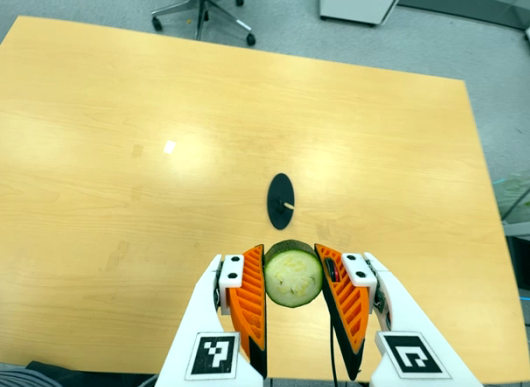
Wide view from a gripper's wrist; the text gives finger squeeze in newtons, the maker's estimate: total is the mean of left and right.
{"total": 11.2, "left": 10.6, "right": 11.8}